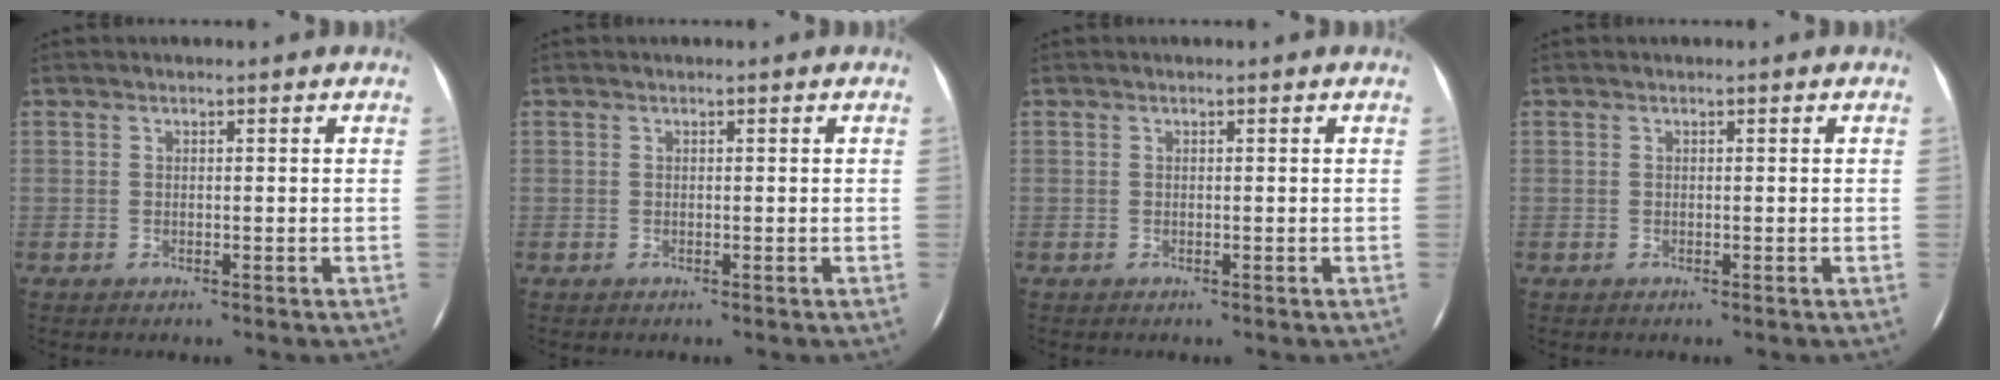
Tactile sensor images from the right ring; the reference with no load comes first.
{"total": 0.0}
{"total": 0.0}
{"total": 0.0}